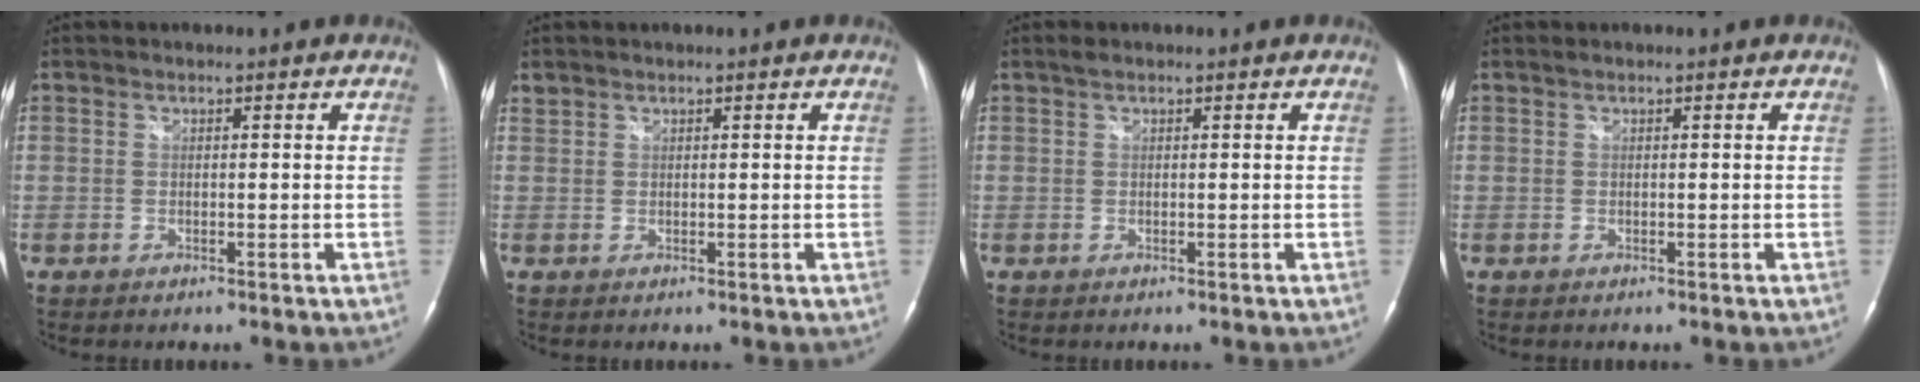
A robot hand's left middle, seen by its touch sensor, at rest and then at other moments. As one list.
[{"total": 0.8, "force": [0.7, 0.3, -0.1], "torque": [-0.002, 0.010, 0.017]}, {"total": 0.7, "force": [0.6, 0.2, 0.4], "torque": [-0.013, 0.011, 0.012]}, {"total": 0.0}]